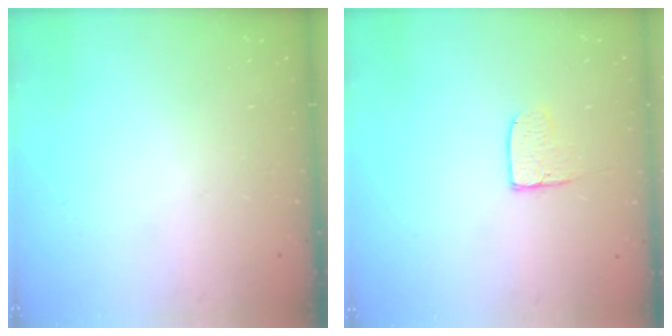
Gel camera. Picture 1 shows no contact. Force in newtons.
{"total": 6.3, "press": 6.2, "slide": 0.5}